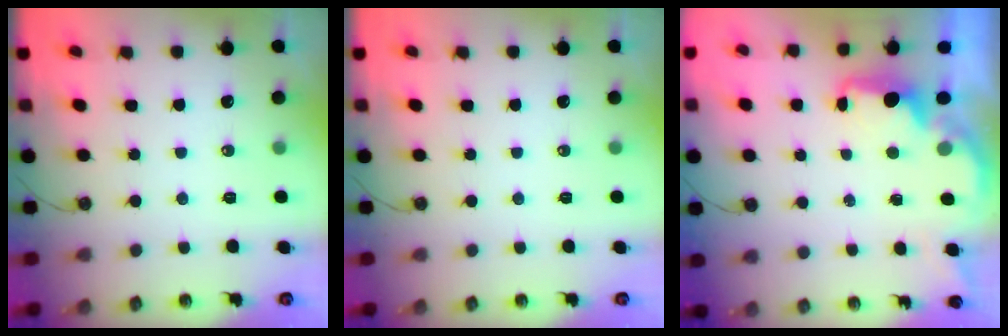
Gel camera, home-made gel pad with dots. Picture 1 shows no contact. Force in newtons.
{"total": 0.0}
{"total": 2.1, "press": 2.0, "slide": 0.8}